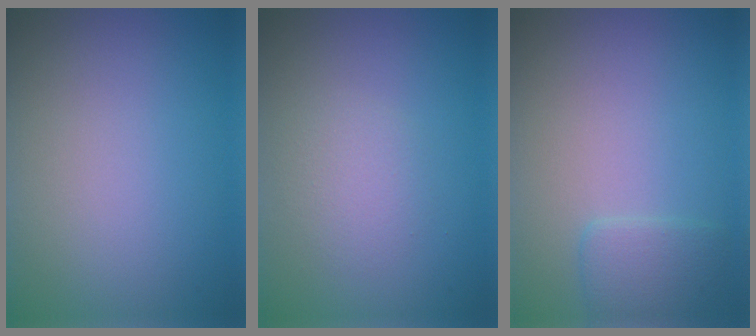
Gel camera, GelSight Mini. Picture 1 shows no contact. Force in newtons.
{"total": 2.0, "press": 2.0, "slide": 0.2}
{"total": 1.9, "press": 1.9, "slide": 0.1}